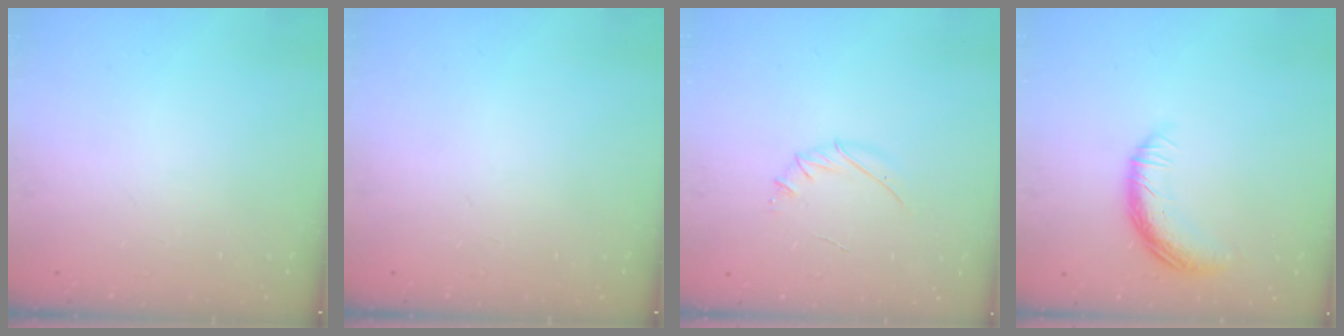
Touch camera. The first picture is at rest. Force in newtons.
{"total": 0.0}
{"total": 3.9, "press": 3.8, "slide": 1.0}
{"total": 11.6, "press": 11.5, "slide": 0.9}